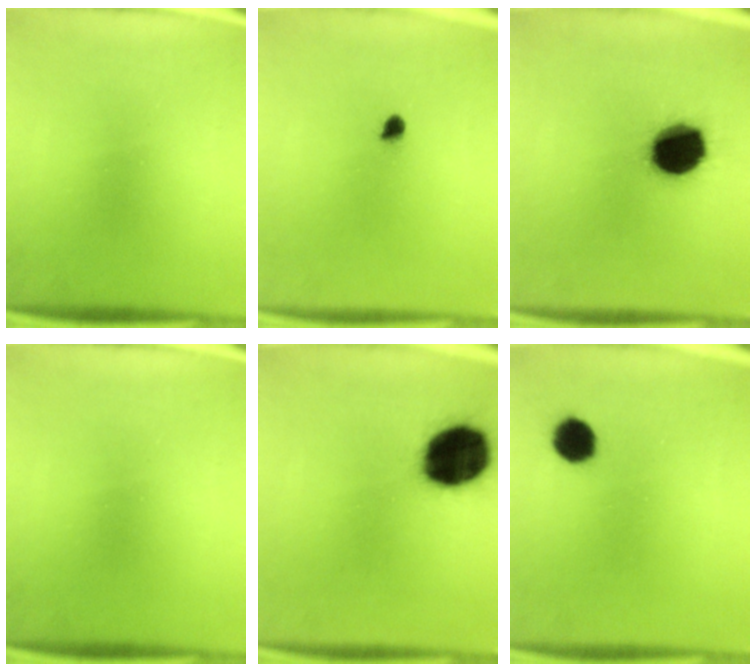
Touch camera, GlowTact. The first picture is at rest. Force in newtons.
{"total": 1.8}
{"total": 16.1}
{"total": 0.0}
{"total": 19.2}
{"total": 5.6}